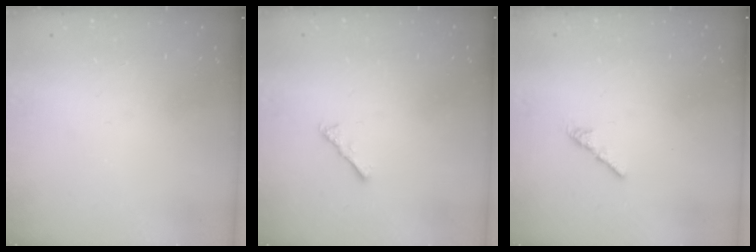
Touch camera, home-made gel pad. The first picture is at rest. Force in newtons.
{"total": 2.1, "press": 2.1, "slide": 0.5}
{"total": 2.1, "press": 2.0, "slide": 0.7}